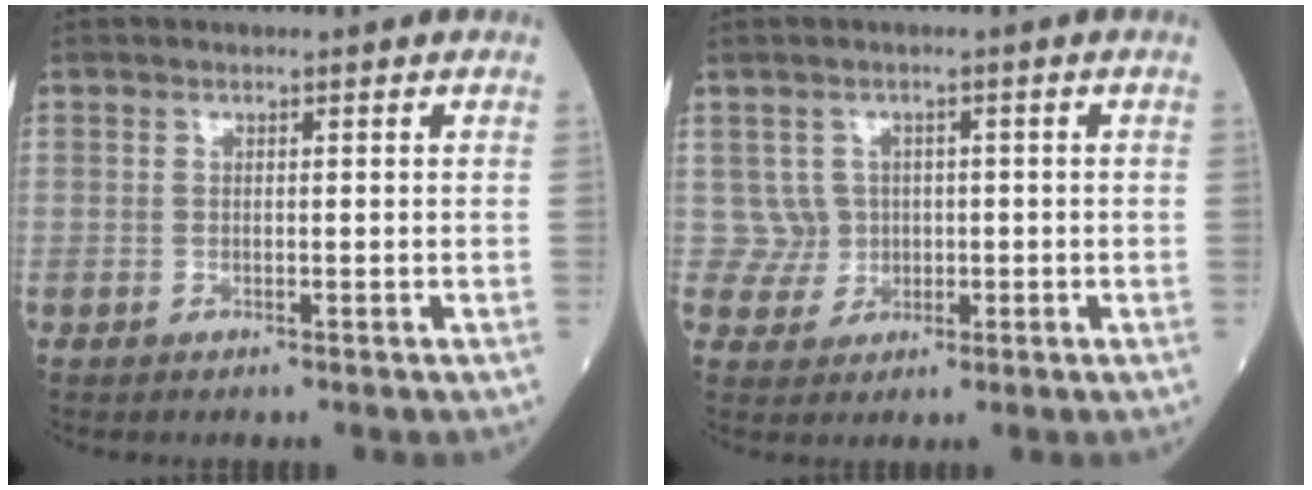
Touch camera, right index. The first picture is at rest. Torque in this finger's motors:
{"motor_torque": [-0.39, 0.04, -0.19, -0.06]}